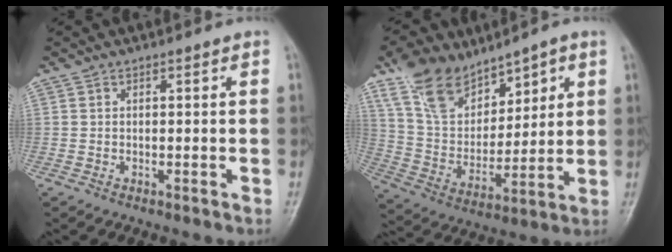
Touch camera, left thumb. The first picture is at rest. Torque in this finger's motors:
{"motor_torque": [2.25, 2.15, 1.45, -1.32, 0.44]}